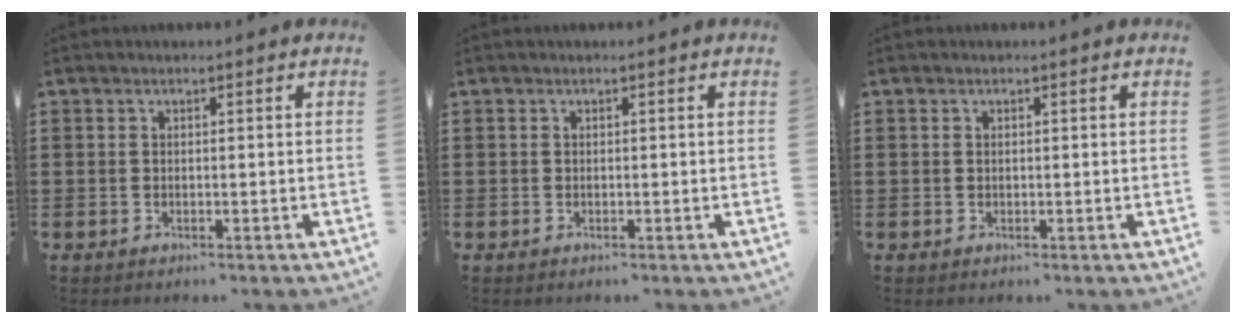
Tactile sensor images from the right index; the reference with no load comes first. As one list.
[{"total": 0.0}, {"total": 0.0}]